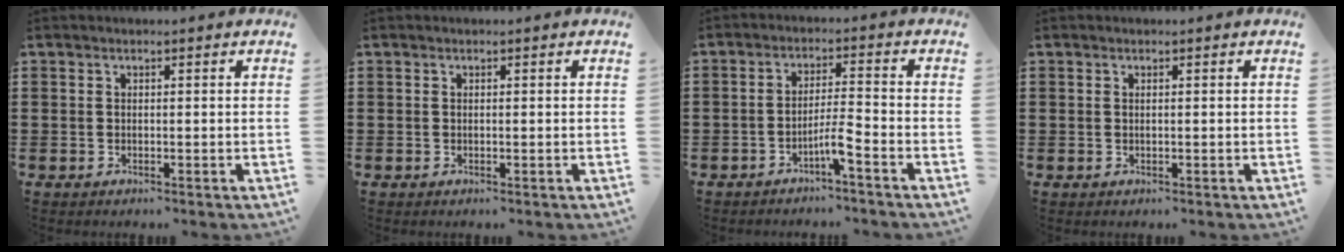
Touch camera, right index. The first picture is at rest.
{"total": 0.0}
{"total": 5.9, "force": [-3.8, 0.5, 4.5], "torque": [-0.092, -0.003, -0.074]}
{"total": 0.0}